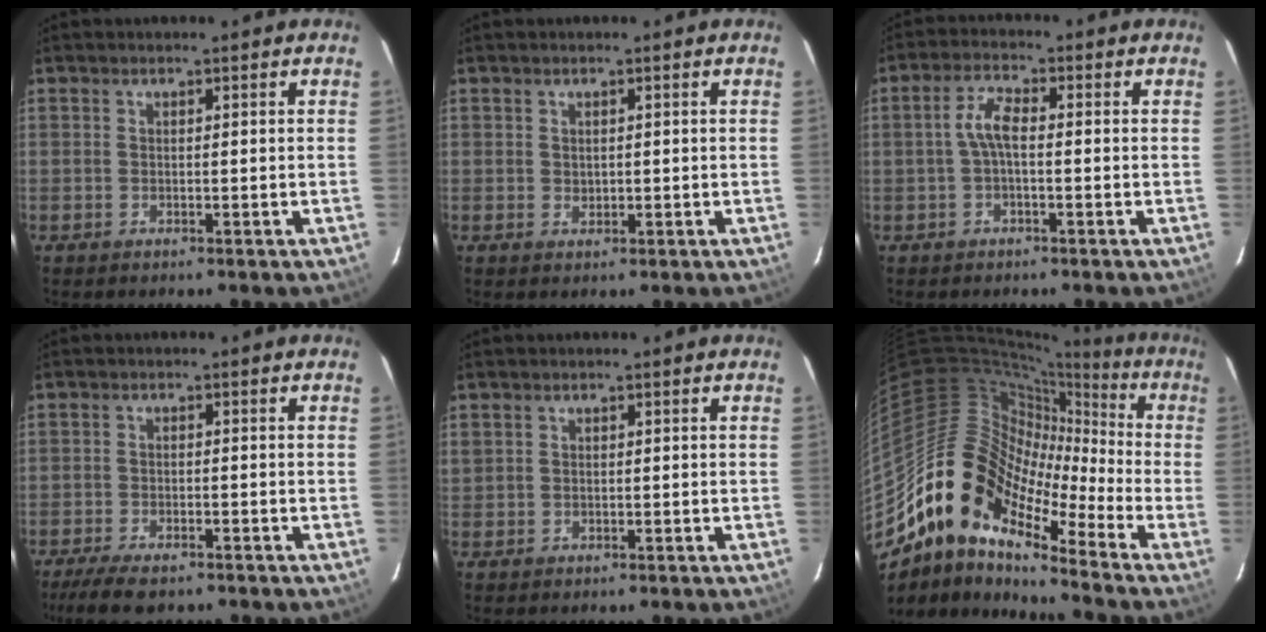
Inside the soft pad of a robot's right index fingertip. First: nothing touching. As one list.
[{"total": 1.0, "force": [0.4, 0.9, 0.3], "torque": [-0.004, 0.003, 0.008]}, {"total": 3.8, "force": [-0.6, 1.3, 3.6], "torque": [-0.078, 0.013, -0.012]}, {"total": 7.4, "force": [-5.9, 2.1, 4.0], "torque": [-0.102, -0.023, -0.102]}, {"total": 1.1, "force": [0.3, 1.0, 0.2], "torque": [0.000, 0.003, 0.004]}, {"total": 15.2, "force": [-9.7, 7.5, 9.0], "torque": [-0.141, 0.006, -0.203]}]